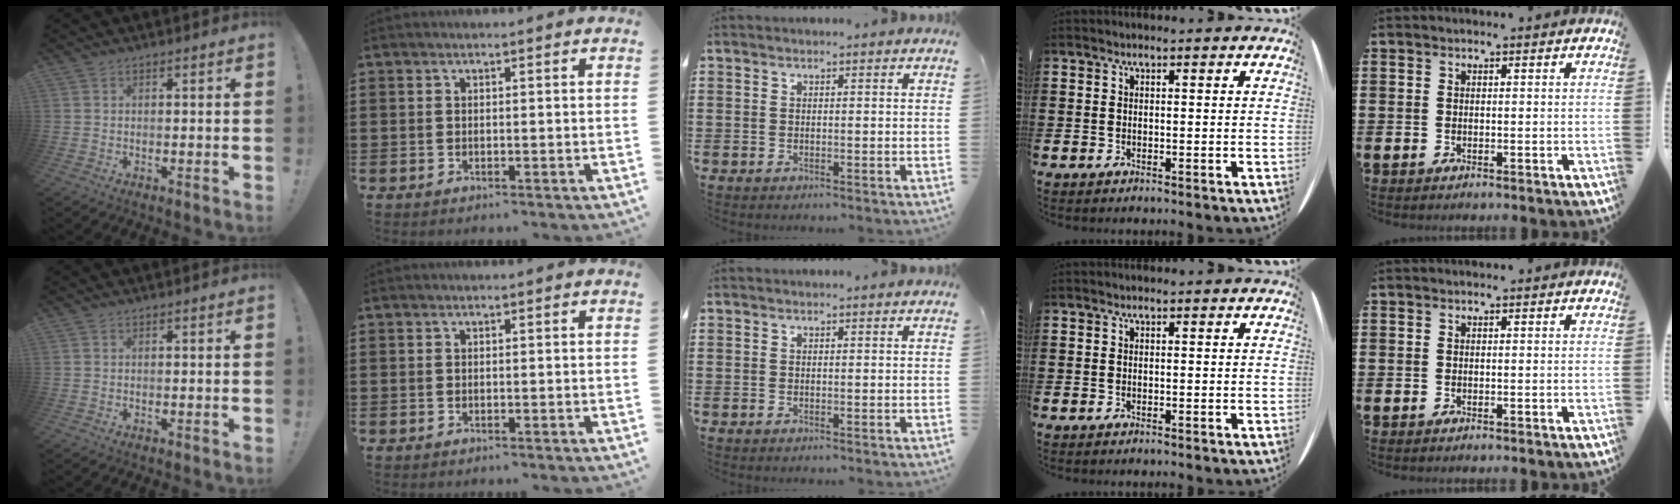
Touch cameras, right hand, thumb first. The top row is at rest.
{}